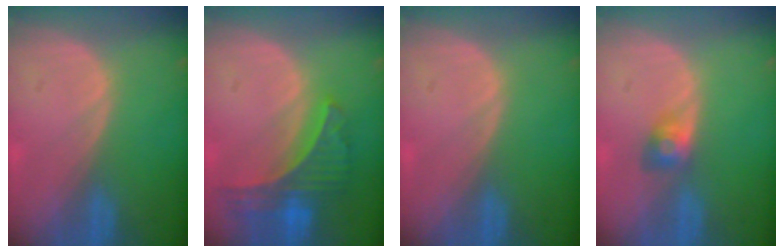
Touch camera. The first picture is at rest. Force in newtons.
{"total": 7.8, "press": 6.8, "slide": 3.8}
{"total": 0.0}
{"total": 2.8, "press": 2.6, "slide": 1.1}